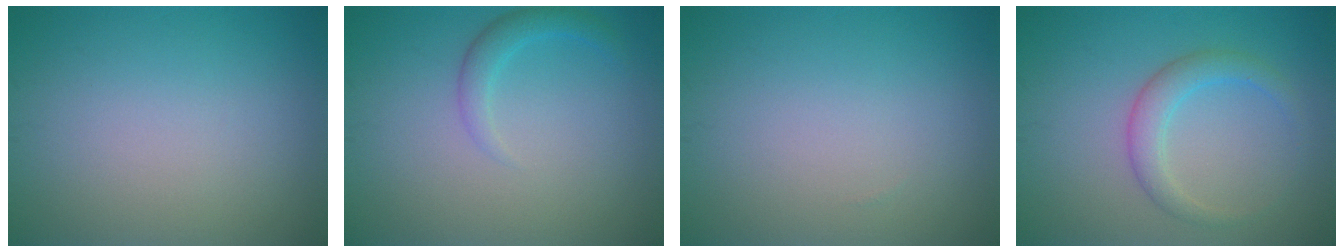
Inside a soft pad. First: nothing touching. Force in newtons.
{"total": 1.9, "press": 1.9, "slide": 0.1}
{"total": 0.0}
{"total": 2.7, "press": 2.7, "slide": 0.1}